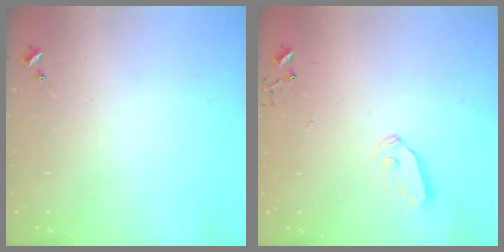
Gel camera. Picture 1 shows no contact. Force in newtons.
{"total": 6.3, "press": 6.3, "slide": 0.1}